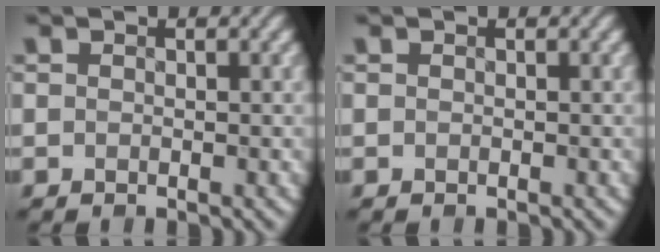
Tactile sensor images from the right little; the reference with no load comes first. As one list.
[{"total": 0.0}]